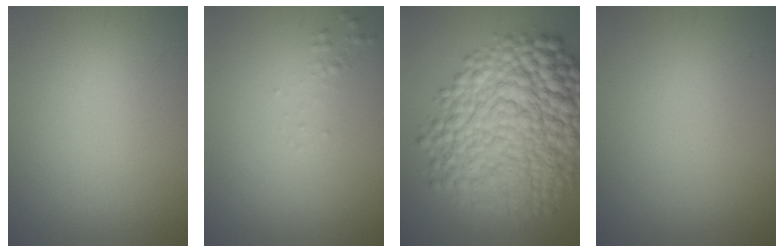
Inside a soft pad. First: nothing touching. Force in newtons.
{"total": 0.6, "press": 0.6, "slide": 0.0}
{"total": 13.5, "press": 13.5, "slide": 0.1}
{"total": 0.0}